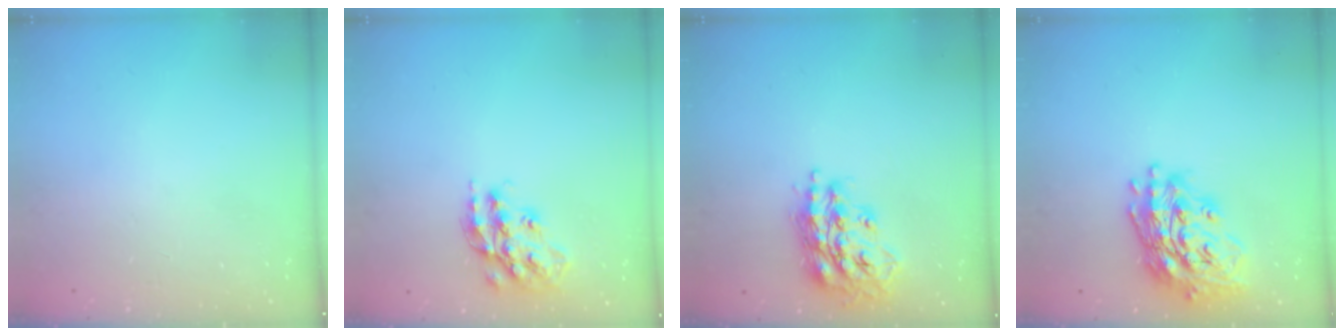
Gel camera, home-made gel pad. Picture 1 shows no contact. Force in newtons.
{"total": 16.3, "press": 16.3, "slide": 0.8}
{"total": 17.5, "press": 17.5, "slide": 1.2}
{"total": 19.7, "press": 19.5, "slide": 2.7}